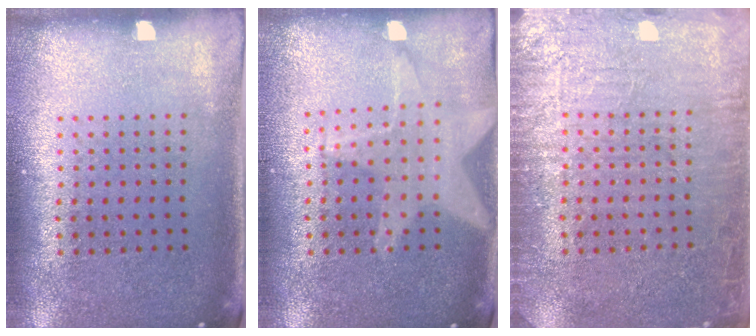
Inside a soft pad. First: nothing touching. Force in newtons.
{"total": 1.2, "press": 1.2, "slide": 0.2}
{"total": 5.3, "press": 5.2, "slide": 0.8}